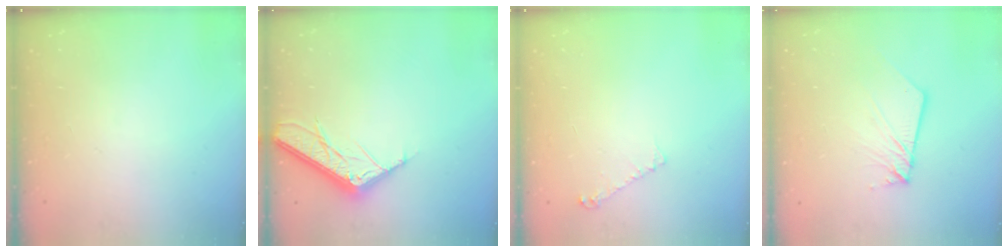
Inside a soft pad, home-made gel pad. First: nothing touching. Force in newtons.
{"total": 11.4, "press": 11.4, "slide": 0.1}
{"total": 4.5, "press": 4.5, "slide": 0.5}
{"total": 6.4, "press": 6.3, "slide": 0.8}